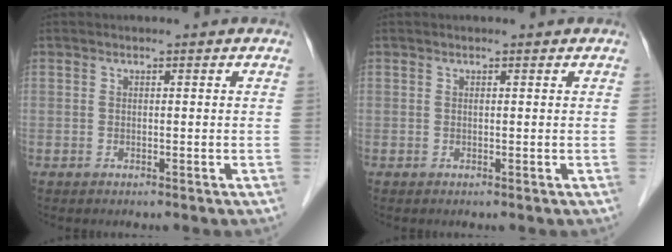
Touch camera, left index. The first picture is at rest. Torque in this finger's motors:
{"motor_torque": [0.11, -0.02, 0.00, -0.01]}